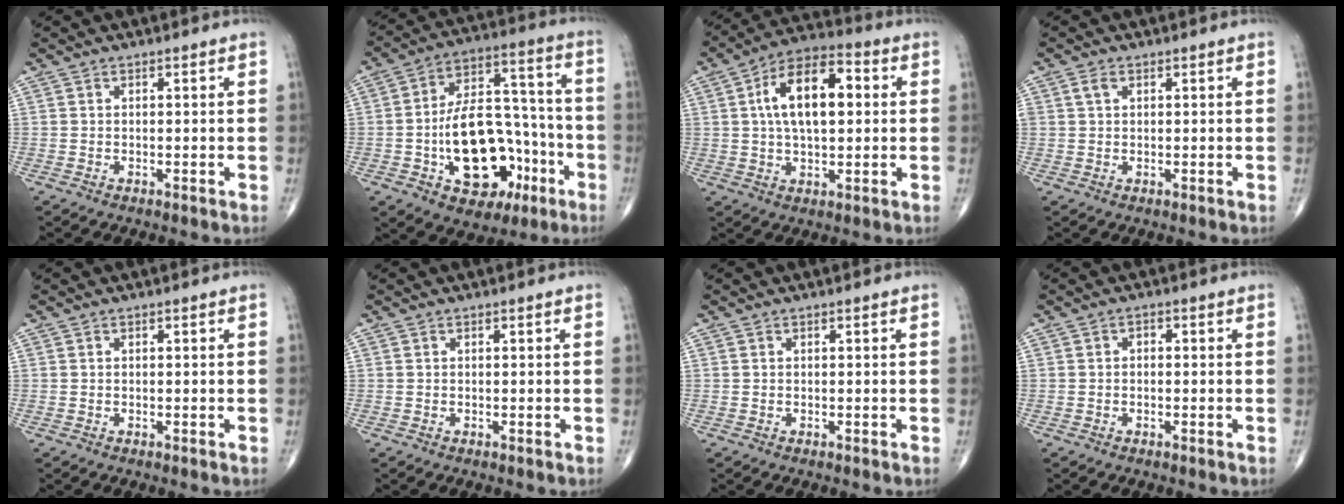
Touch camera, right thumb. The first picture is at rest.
{"total": 20.9, "force": [-6.7, 12.6, 15.3], "torque": [-0.208, 0.056, -0.093]}
{"total": 14.4, "force": [2.3, 7.3, 12.2], "torque": [-0.198, 0.021, 0.031]}
{"total": 1.7, "force": [0.7, 1.1, 1.1], "torque": [-0.023, 0.006, 0.015]}
{"total": 0.0}
{"total": 0.0}
{"total": 0.0}
{"total": 1.0, "force": [-0.1, 0.7, 0.7], "torque": [-0.005, 0.005, -0.007]}